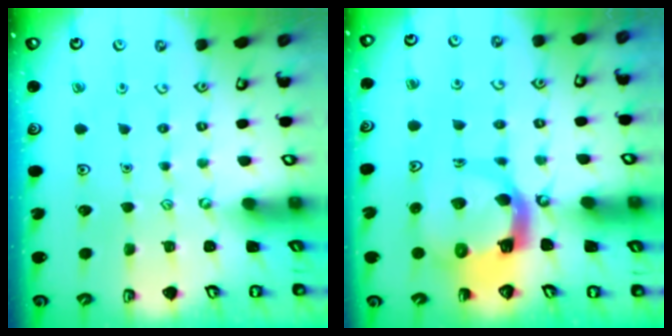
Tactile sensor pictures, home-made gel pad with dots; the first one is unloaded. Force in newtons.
{"total": 8.4, "press": 8.3, "slide": 1.1}